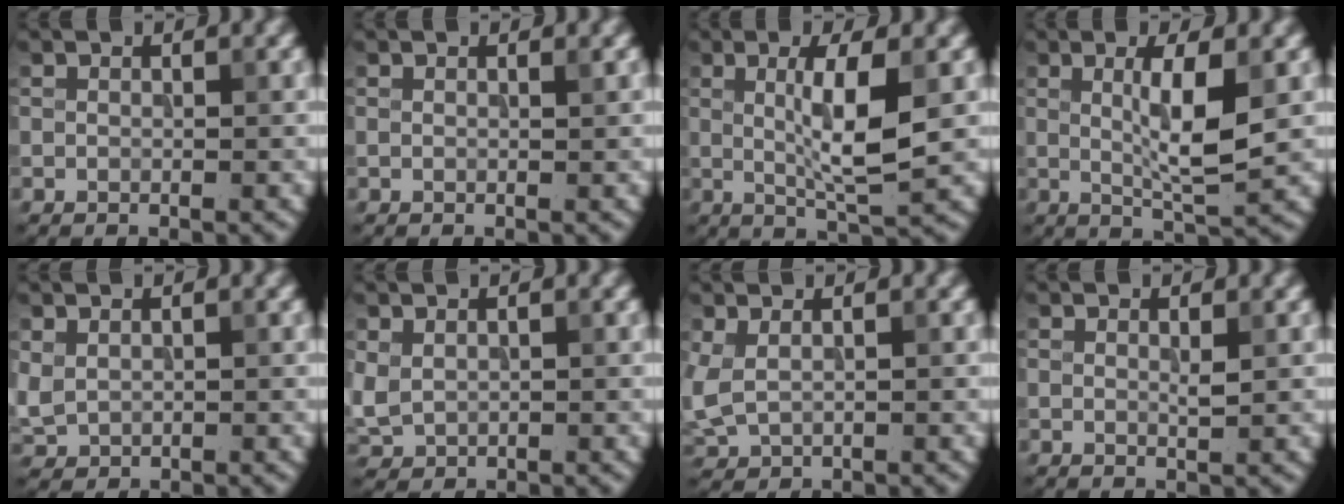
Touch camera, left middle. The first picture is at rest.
{"total": 0.0}
{"total": 5.4, "force": [0.6, 1.0, 5.3], "torque": [-0.094, -0.004, 0.013]}
{"total": 4.9, "force": [0.6, 0.9, 4.7], "torque": [-0.082, -0.006, 0.014]}
{"total": 1.5, "force": [0.5, 1.1, 0.8], "torque": [-0.022, -0.001, 0.016]}
{"total": 1.9, "force": [0.4, 1.5, 1.1], "torque": [-0.031, -0.002, 0.013]}
{"total": 2.2, "force": [0.7, 1.3, 1.6], "torque": [-0.046, -0.001, 0.022]}
{"total": 0.7, "force": [0.3, 0.0, 0.6], "torque": [-0.010, -0.003, 0.004]}